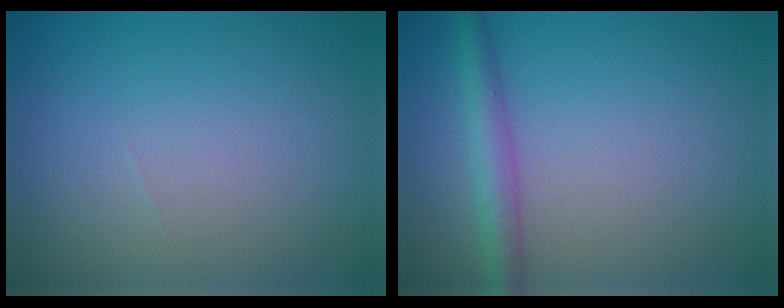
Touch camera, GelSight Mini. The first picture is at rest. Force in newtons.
{"total": 2.9, "press": 2.9, "slide": 0.1}